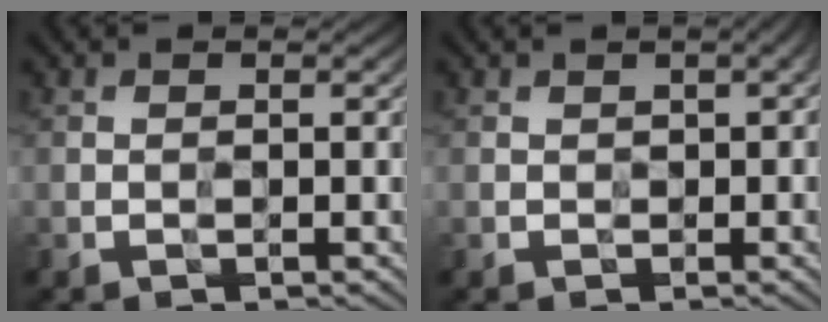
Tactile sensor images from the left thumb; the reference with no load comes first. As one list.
[{"total": 0.9, "force": [-0.2, 0.7, 0.6], "torque": [-0.005, -0.004, -0.001]}]